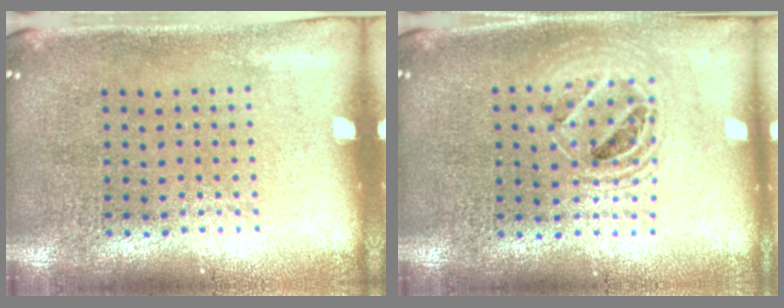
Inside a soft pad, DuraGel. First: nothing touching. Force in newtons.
{"total": 1.5, "press": 1.3, "slide": 0.7}